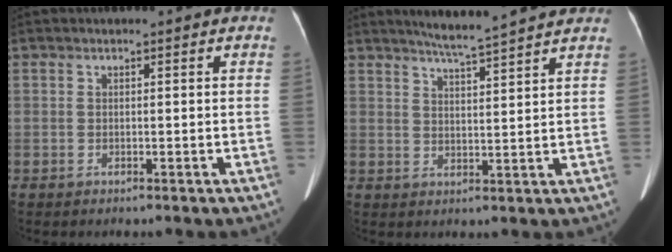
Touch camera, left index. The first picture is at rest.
{"total": 8.4, "force": [7.6, -0.8, 3.6], "torque": [-0.067, 0.009, 0.108]}